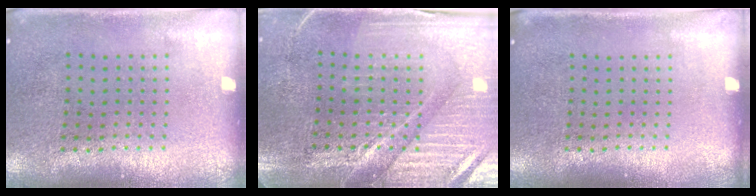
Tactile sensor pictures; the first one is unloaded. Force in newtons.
{"total": 4.0, "press": 3.8, "slide": 1.2}
{"total": 0.0}